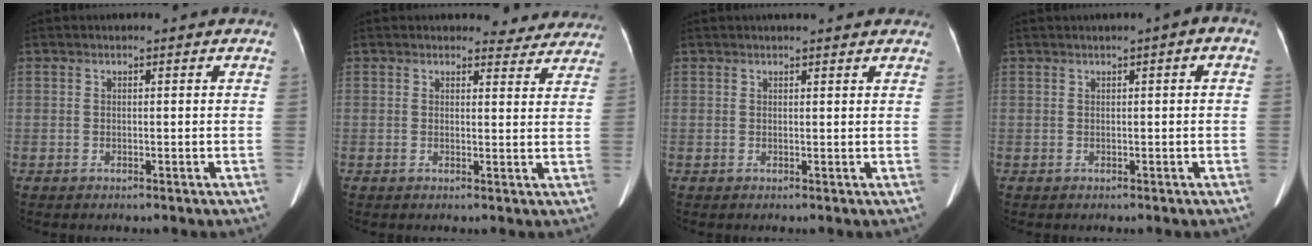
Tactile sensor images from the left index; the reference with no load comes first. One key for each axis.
{"total": 5.3, "fx": 5.0, "fy": 1.8, "fz": 0.1, "tx": 0.019, "ty": -0.011, "tz": 0.037}
{"total": 6.4, "fx": 5.5, "fy": 1.3, "fz": 2.9, "tx": -0.035, "ty": 0.023, "tz": 0.064}
{"total": 1.8, "fx": 0.4, "fy": 0.2, "fz": 1.8, "tx": -0.024, "ty": 0.009, "tz": 0.003}